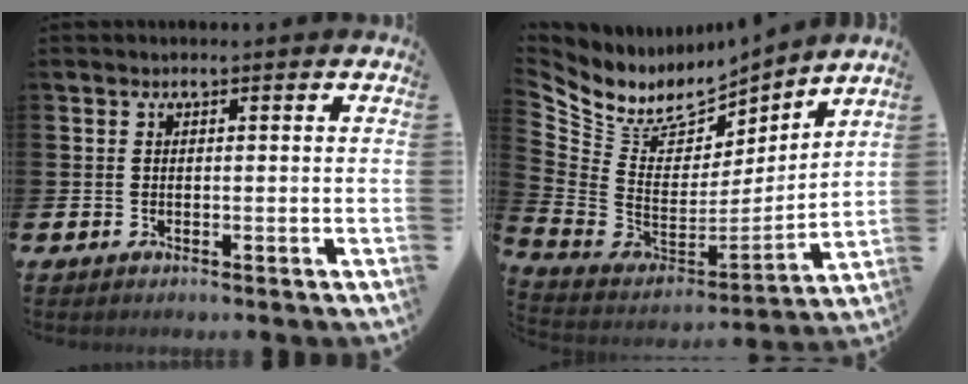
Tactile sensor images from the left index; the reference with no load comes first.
{"total": 8.4, "force": [7.0, 4.2, 2.2], "torque": [-0.092, -0.050, 0.126]}